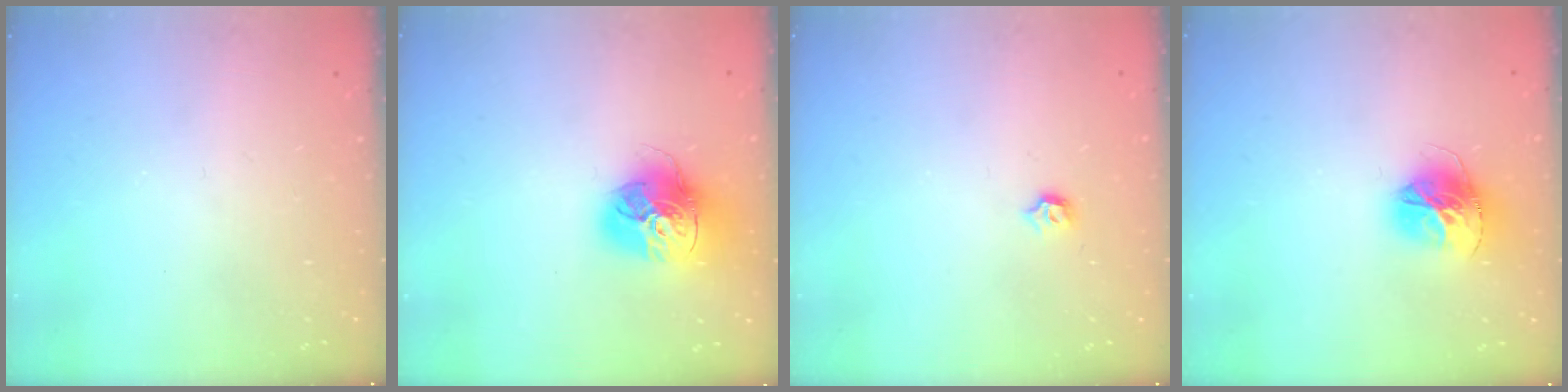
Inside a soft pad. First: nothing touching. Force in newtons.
{"total": 16.9, "press": 16.9, "slide": 1.7}
{"total": 3.7, "press": 3.6, "slide": 0.6}
{"total": 14.1, "press": 14.0, "slide": 1.5}